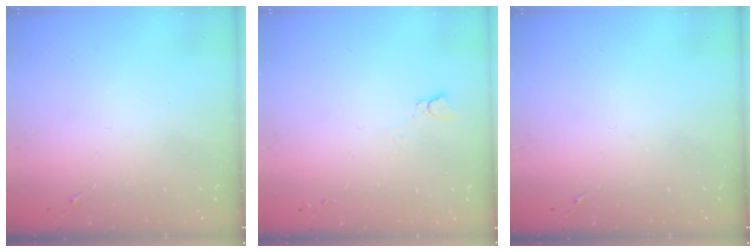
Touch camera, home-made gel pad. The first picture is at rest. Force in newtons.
{"total": 2.7, "press": 2.7, "slide": 0.3}
{"total": 0.0}